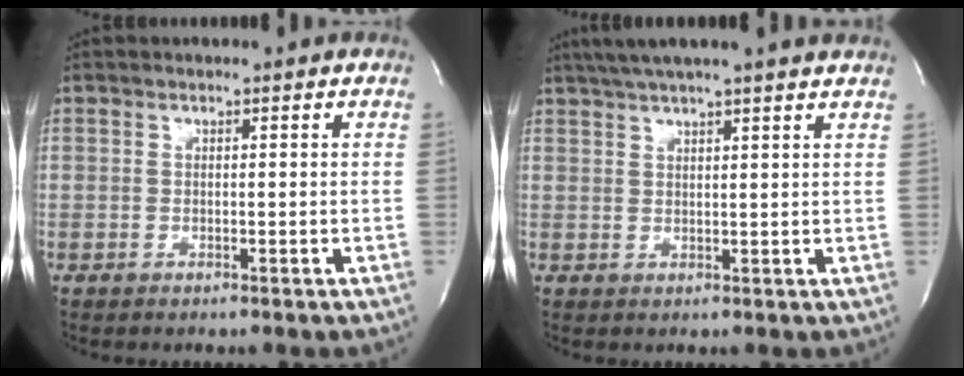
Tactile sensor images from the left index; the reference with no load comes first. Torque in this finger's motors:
{"motor_torque": [0.27, -0.35, 0.21, 0.10]}